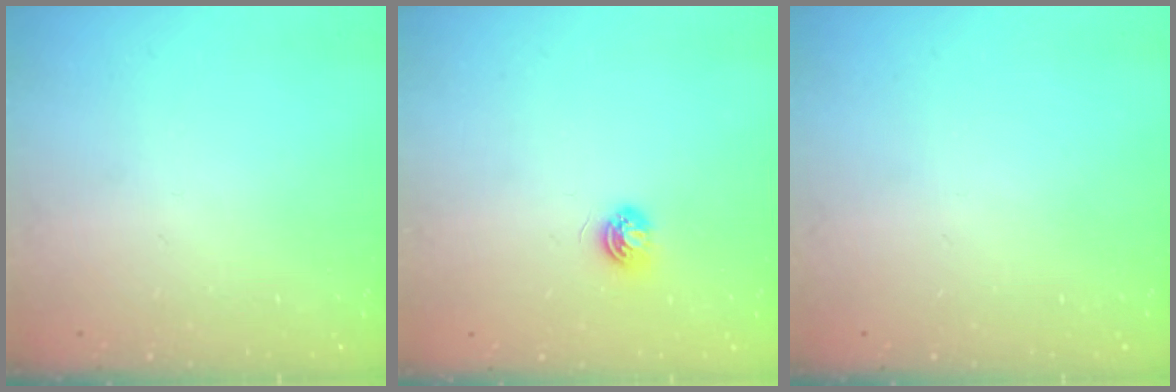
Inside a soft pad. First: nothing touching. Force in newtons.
{"total": 4.9, "press": 4.8, "slide": 0.6}
{"total": 0.0}